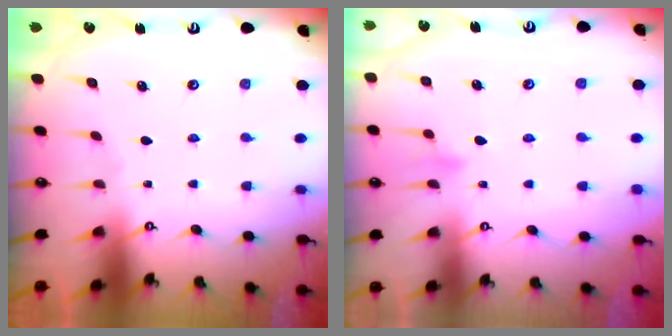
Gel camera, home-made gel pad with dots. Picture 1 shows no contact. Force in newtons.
{"total": 7.7, "press": 7.7, "slide": 0.5}